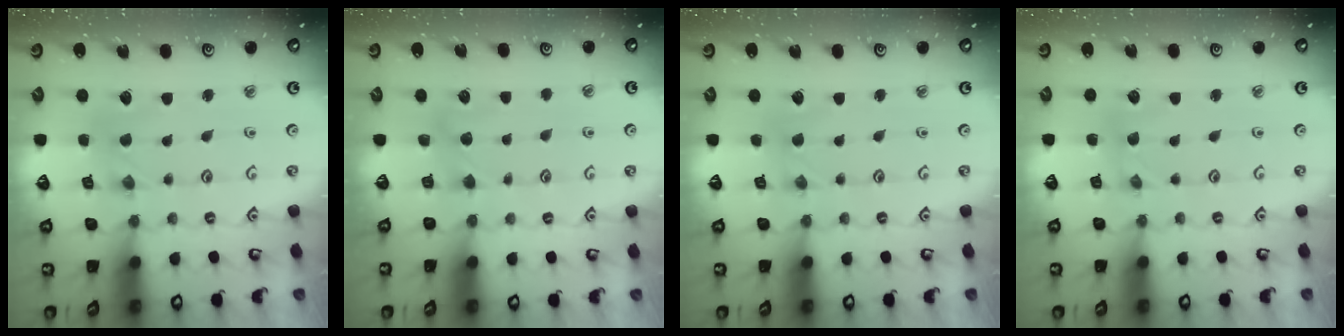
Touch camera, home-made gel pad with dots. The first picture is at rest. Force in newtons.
{"total": 3.6, "press": 3.6, "slide": 0.4}
{"total": 1.1, "press": 1.1, "slide": 0.2}
{"total": 1.2, "press": 1.2, "slide": 0.1}